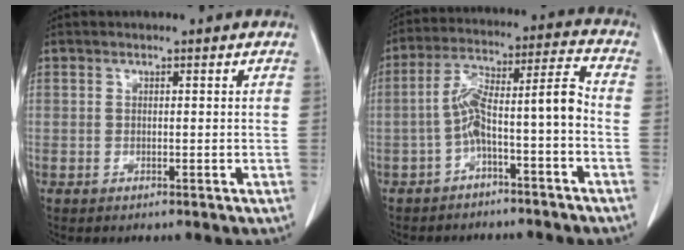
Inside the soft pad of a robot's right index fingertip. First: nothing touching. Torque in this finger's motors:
{"motor_torque": [0.61, -0.30, 0.26, 0.10]}